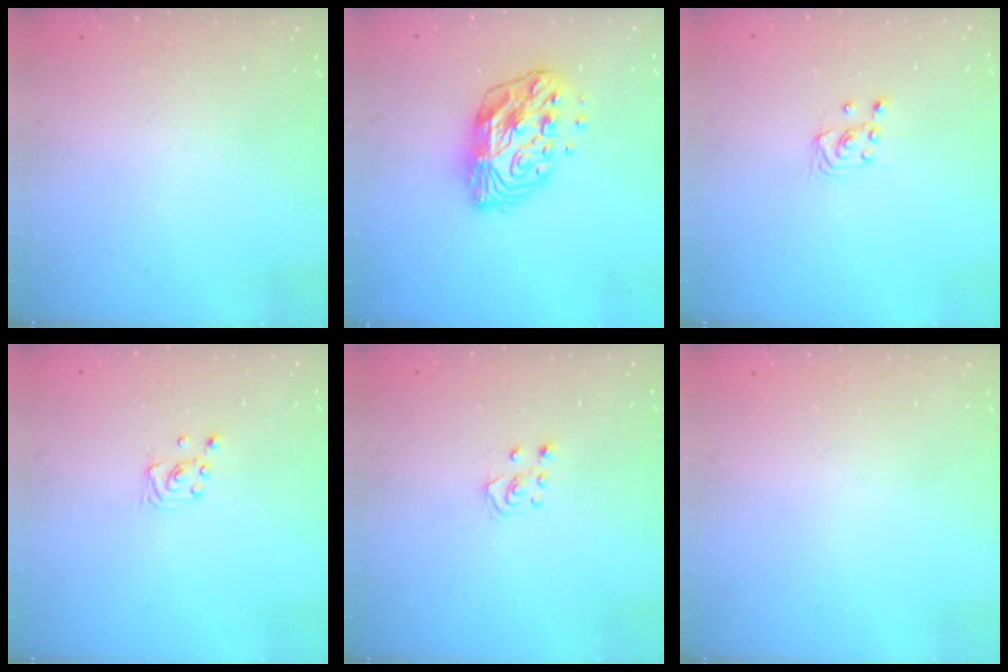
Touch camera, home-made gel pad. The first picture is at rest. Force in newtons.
{"total": 12.5, "press": 12.5, "slide": 0.9}
{"total": 3.0, "press": 2.8, "slide": 1.1}
{"total": 2.3, "press": 2.3, "slide": 0.2}
{"total": 4.0, "press": 4.0, "slide": 0.3}
{"total": 0.0}